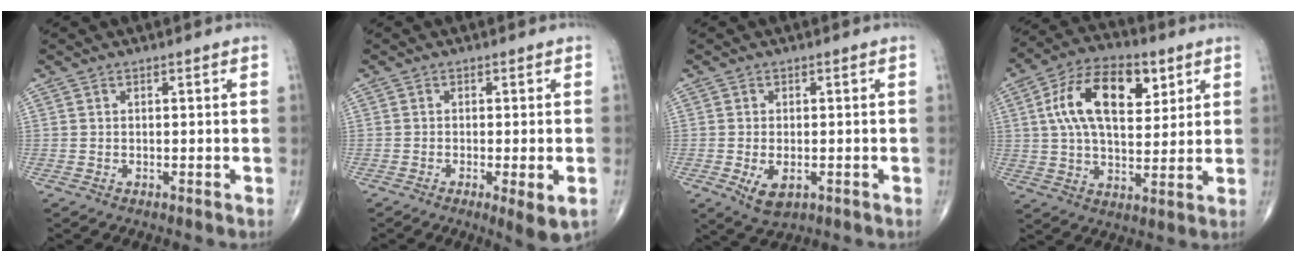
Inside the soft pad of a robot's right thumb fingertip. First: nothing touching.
{"total": 4.5, "force": [-1.6, 0.8, 4.2], "torque": [-0.067, -0.014, -0.026]}
{"total": 4.7, "force": [-1.5, 2.5, 3.7], "torque": [-0.063, -0.009, -0.016]}
{"total": 16.7, "force": [5.5, 9.0, 13.0], "torque": [-0.206, -0.001, 0.093]}